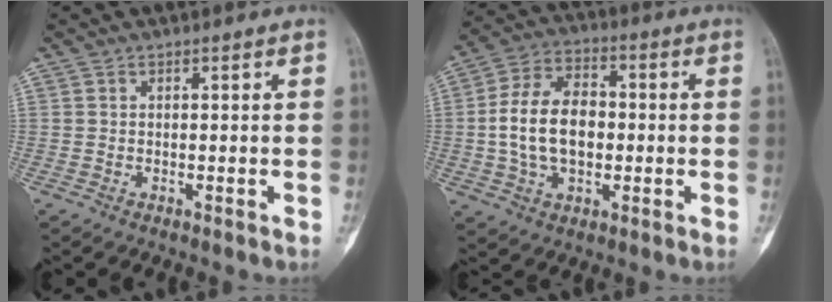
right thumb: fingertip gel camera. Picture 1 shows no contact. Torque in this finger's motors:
{"motor_torque": [1.01, 1.03, 0.72, -0.60, 0.11]}